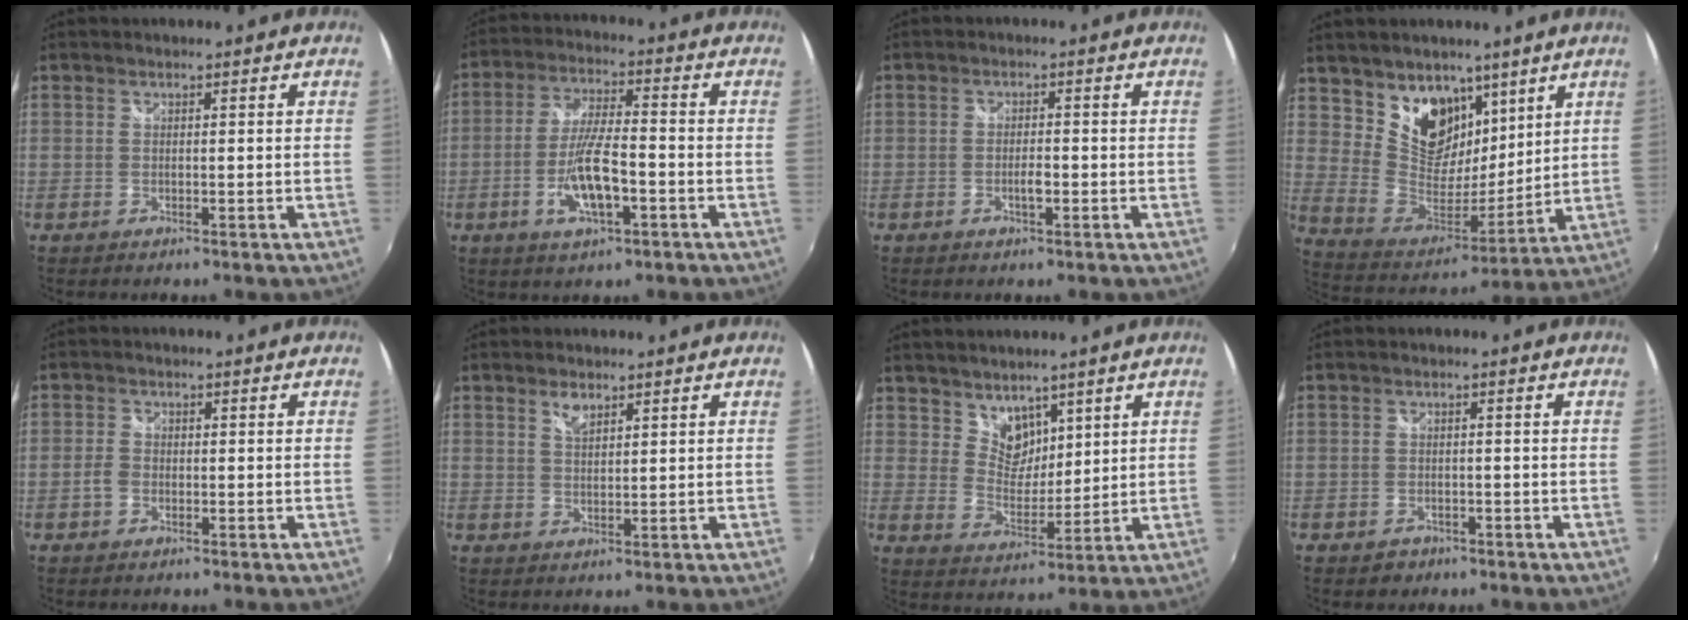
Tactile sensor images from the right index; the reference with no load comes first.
{"total": 9.7, "force": [-3.6, 2.5, 8.7], "torque": [-0.174, -0.003, -0.064]}
{"total": 2.3, "force": [-1.0, 0.9, 1.9], "torque": [-0.036, 0.000, -0.019]}
{"total": 15.1, "force": [9.1, 10.4, 6.1], "torque": [-0.125, -0.008, 0.176]}
{"total": 2.1, "force": [-1.0, 1.6, 1.1], "torque": [-0.024, 0.005, -0.021]}
{"total": 2.6, "force": [1.8, 1.2, 1.5], "torque": [-0.024, 0.000, 0.032]}
{"total": 6.2, "force": [4.5, 4.0, 1.6], "torque": [-0.014, -0.001, 0.086]}
{"total": 2.5, "force": [-1.5, 1.9, 0.6], "torque": [-0.015, 0.002, -0.019]}